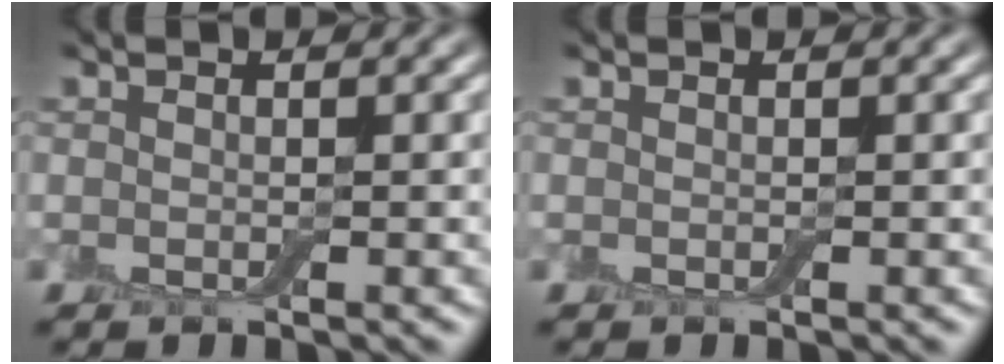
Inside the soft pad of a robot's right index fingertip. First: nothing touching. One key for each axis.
{"total": 0.0}